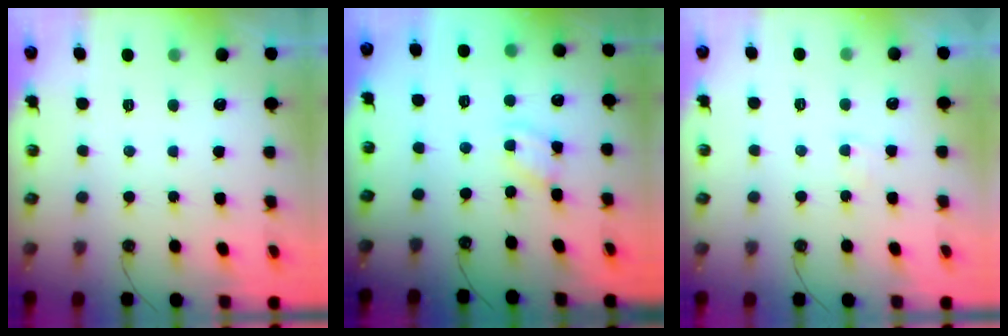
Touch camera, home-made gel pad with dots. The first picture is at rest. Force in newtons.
{"total": 2.3, "press": 2.3, "slide": 0.1}
{"total": 3.0, "press": 3.0, "slide": 0.4}